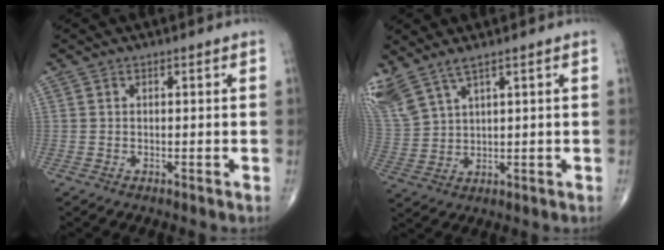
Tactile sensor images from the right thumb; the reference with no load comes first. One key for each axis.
{"total": 9.3, "fx": 6.6, "fy": 3.3, "fz": 5.8, "tx": -0.148, "ty": -0.018, "tz": 0.149}